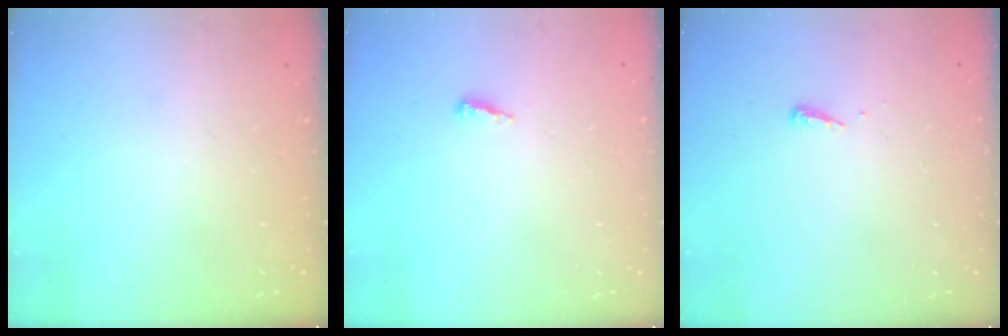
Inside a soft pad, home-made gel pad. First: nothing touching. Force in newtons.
{"total": 2.5, "press": 2.5, "slide": 0.2}
{"total": 3.9, "press": 3.9, "slide": 0.5}